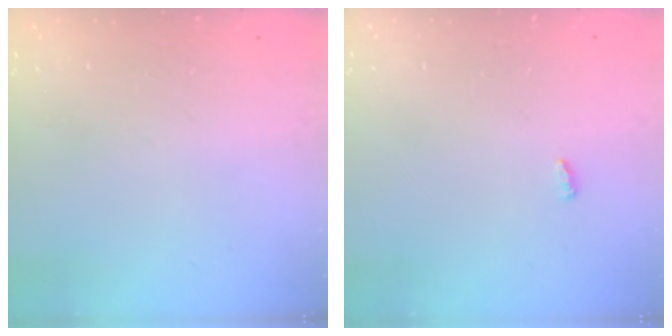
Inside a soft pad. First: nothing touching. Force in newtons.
{"total": 2.9, "press": 2.6, "slide": 1.3}